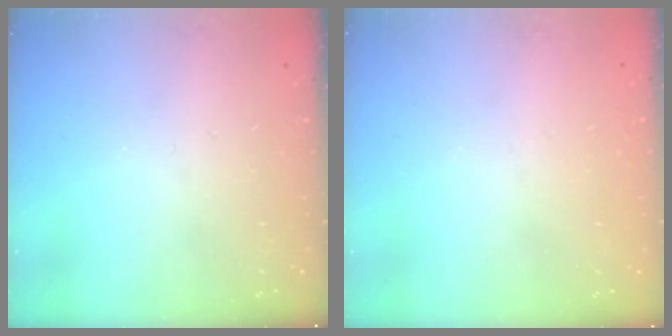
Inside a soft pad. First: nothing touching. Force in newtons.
{"total": 1.6, "press": 1.6, "slide": 0.0}